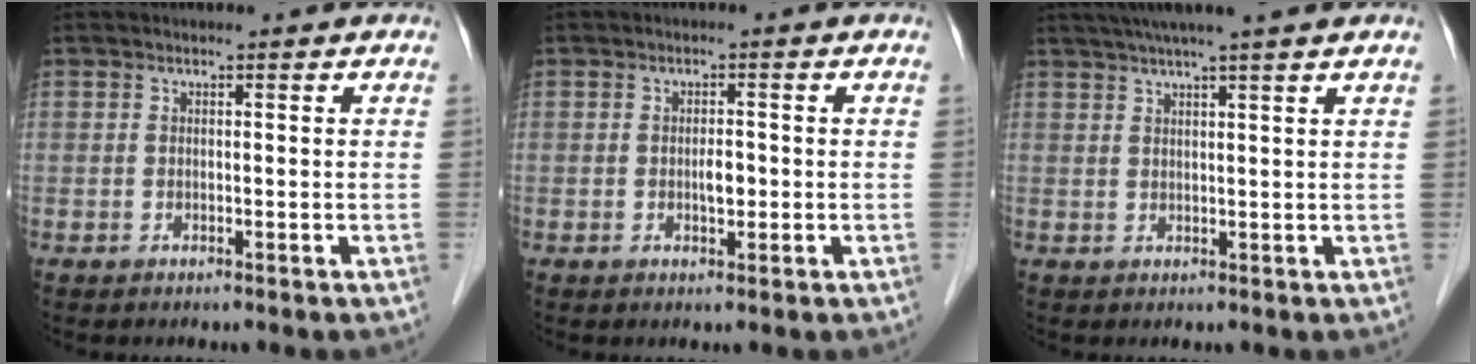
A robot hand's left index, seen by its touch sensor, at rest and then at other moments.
{"total": 2.0, "force": [-0.3, 0.9, 1.8], "torque": [-0.030, 0.001, -0.004]}
{"total": 7.8, "force": [6.3, -1.2, 4.4], "torque": [-0.067, 0.027, 0.087]}